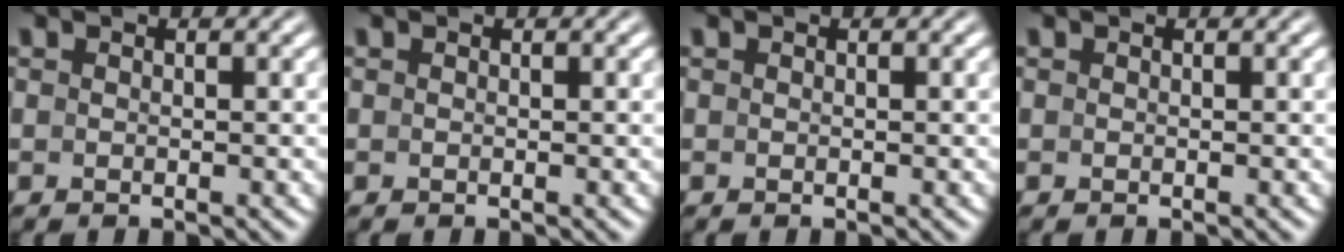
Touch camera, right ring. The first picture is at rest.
{"total": 0.0}
{"total": 0.0}
{"total": 0.0}